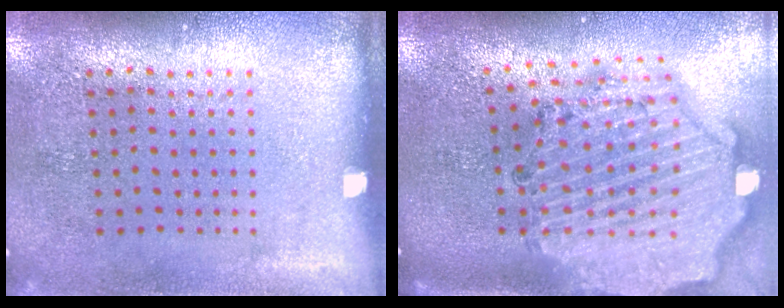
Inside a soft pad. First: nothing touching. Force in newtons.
{"total": 2.9, "press": 2.6, "slide": 1.2}